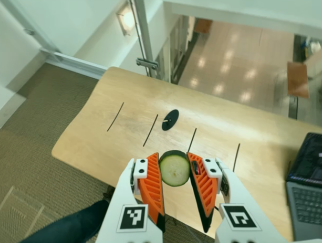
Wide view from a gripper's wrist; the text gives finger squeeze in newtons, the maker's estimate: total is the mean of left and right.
{"total": 11.3, "left": 11.1, "right": 11.5}